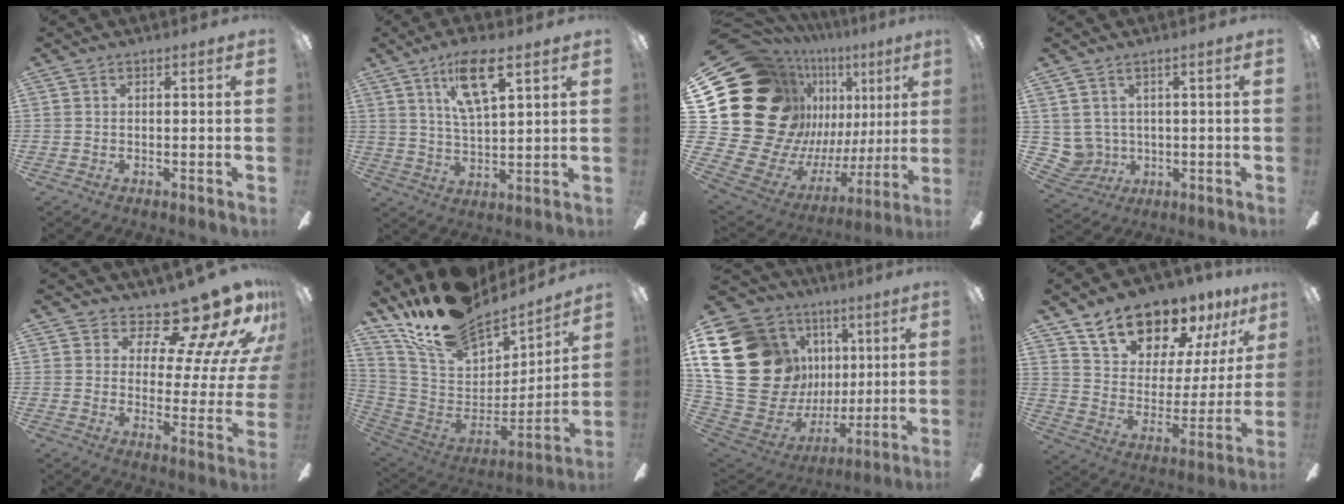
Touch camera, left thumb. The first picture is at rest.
{"total": 11.2, "force": [6.5, 3.6, 8.3], "torque": [-0.149, -0.012, 0.110]}
{"total": 27.6, "force": [8.3, 20.1, 16.9], "torque": [-0.309, -0.104, 0.223]}
{"total": 5.2, "force": [2.2, 4.7, 0.3], "torque": [-0.042, -0.013, 0.046]}
{"total": 16.6, "force": [13.2, 4.9, 8.9], "torque": [-0.127, -0.115, 0.218]}
{"total": 22.4, "force": [17.9, 9.5, 9.5], "torque": [-0.173, -0.123, 0.324]}
{"total": 28.1, "force": [6.1, 22.8, 15.3], "torque": [-0.325, -0.052, 0.170]}
{"total": 17.8, "force": [15.1, 7.8, 5.6], "torque": [-0.115, -0.109, 0.273]}